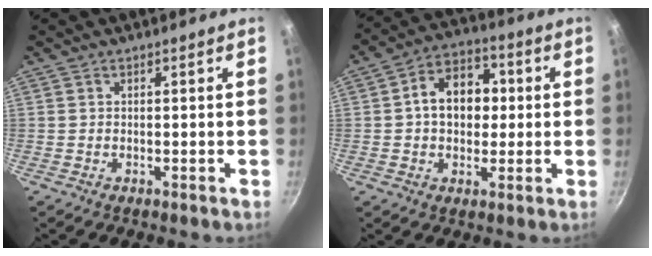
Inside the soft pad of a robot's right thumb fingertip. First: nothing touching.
{"total": 11.4, "force": [0.9, 8.4, 7.6], "torque": [-0.078, 0.022, 0.001]}